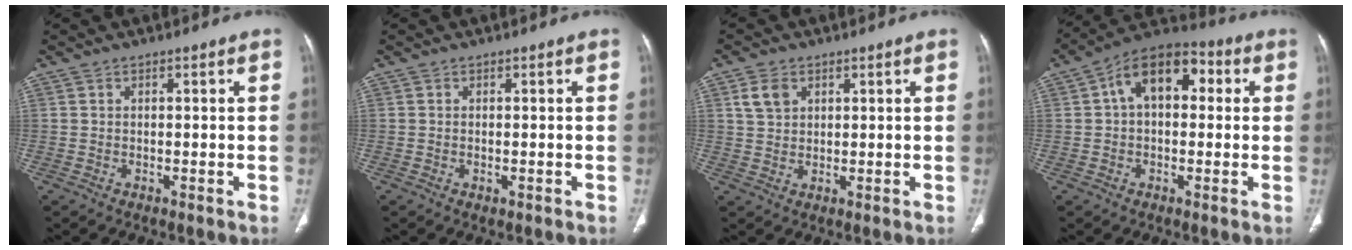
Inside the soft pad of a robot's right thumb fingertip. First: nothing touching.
{"total": 0.8, "force": [-0.3, 0.4, 0.6], "torque": [-0.015, -0.002, -0.002]}
{"total": 4.3, "force": [1.9, 3.1, 2.3], "torque": [-0.034, -0.003, 0.041]}
{"total": 12.3, "force": [2.3, 7.8, 9.3], "torque": [-0.118, 0.036, 0.022]}